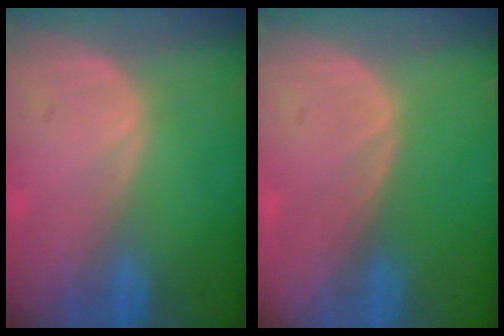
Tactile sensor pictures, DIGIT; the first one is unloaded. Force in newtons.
{"total": 0.0}